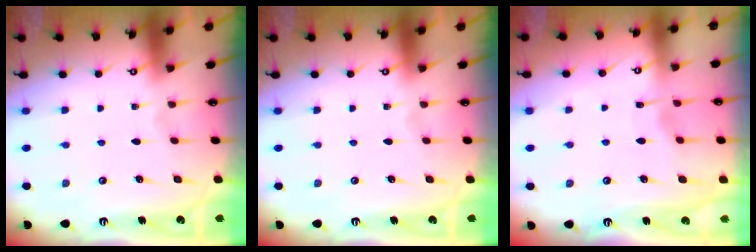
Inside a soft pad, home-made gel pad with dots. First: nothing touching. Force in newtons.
{"total": 0.0}
{"total": 2.8, "press": 2.8, "slide": 0.4}